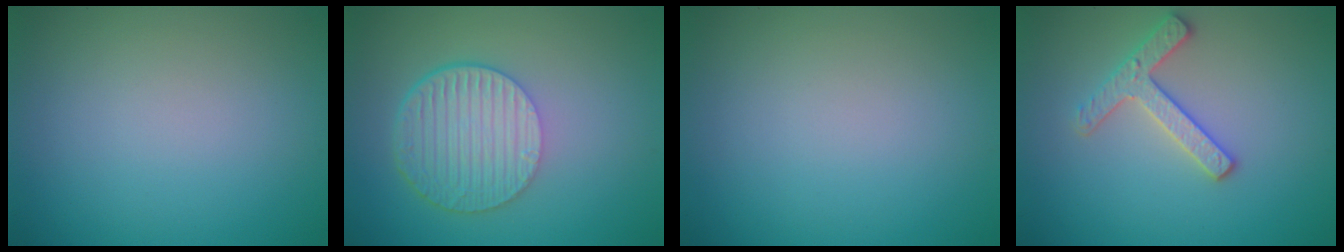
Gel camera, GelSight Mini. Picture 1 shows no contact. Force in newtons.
{"total": 6.4, "press": 4.5, "slide": 4.5}
{"total": 0.0}
{"total": 2.7, "press": 2.6, "slide": 0.7}